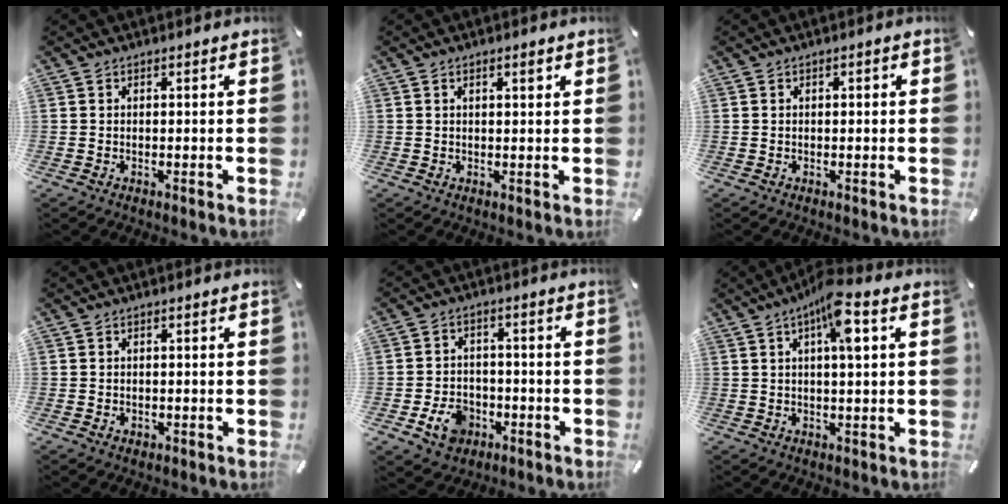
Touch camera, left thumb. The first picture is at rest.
{"total": 1.4, "force": [0.7, 0.4, 1.2], "torque": [-0.023, 0.003, 0.011]}
{"total": 0.7, "force": [0.0, 0.3, 0.6], "torque": [-0.010, 0.002, -0.002]}
{"total": 0.7, "force": [-0.1, 0.7, 0.3], "torque": [-0.005, 0.004, -0.004]}
{"total": 7.6, "force": [-3.1, 5.9, 3.5], "torque": [-0.073, 0.015, -0.056]}
{"total": 8.4, "force": [2.9, 1.7, 7.7], "torque": [-0.127, -0.004, 0.042]}